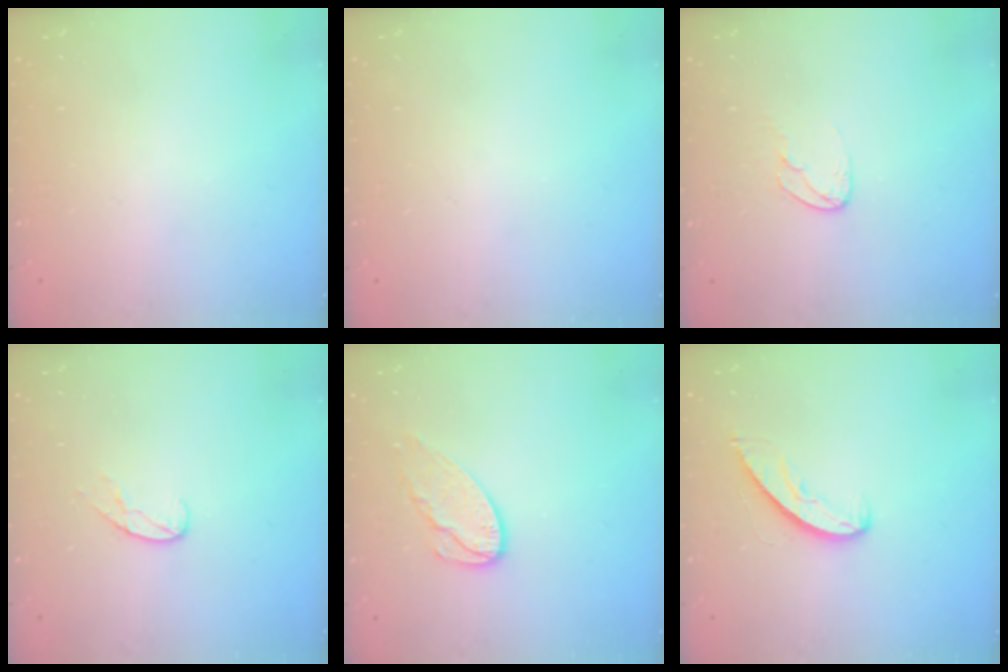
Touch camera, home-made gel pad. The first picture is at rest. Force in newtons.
{"total": 0.0}
{"total": 5.6, "press": 5.5, "slide": 0.6}
{"total": 6.0, "press": 5.9, "slide": 0.4}
{"total": 8.3, "press": 8.3, "slide": 0.1}
{"total": 6.1, "press": 6.1, "slide": 0.5}